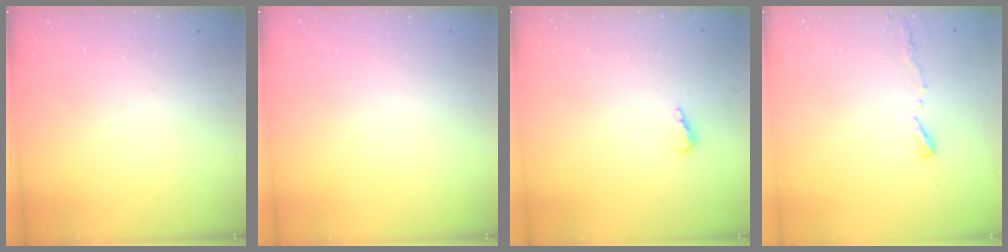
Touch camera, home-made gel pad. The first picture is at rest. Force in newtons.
{"total": 0.0}
{"total": 6.1, "press": 6.0, "slide": 1.0}
{"total": 3.5, "press": 3.4, "slide": 0.3}